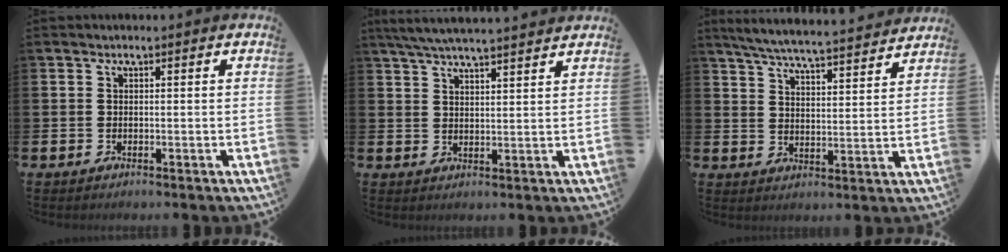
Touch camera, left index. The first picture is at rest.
{"total": 5.5, "force": [5.2, 0.0, 1.7], "torque": [-0.052, -0.015, 0.095]}
{"total": 6.2, "force": [6.0, 0.2, 1.8], "torque": [-0.050, -0.044, 0.102]}